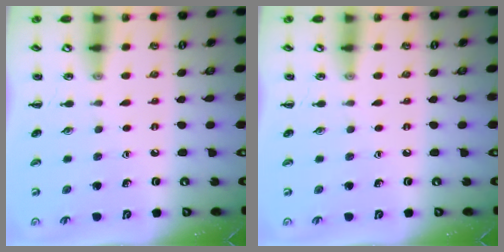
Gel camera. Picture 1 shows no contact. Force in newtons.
{"total": 0.0}